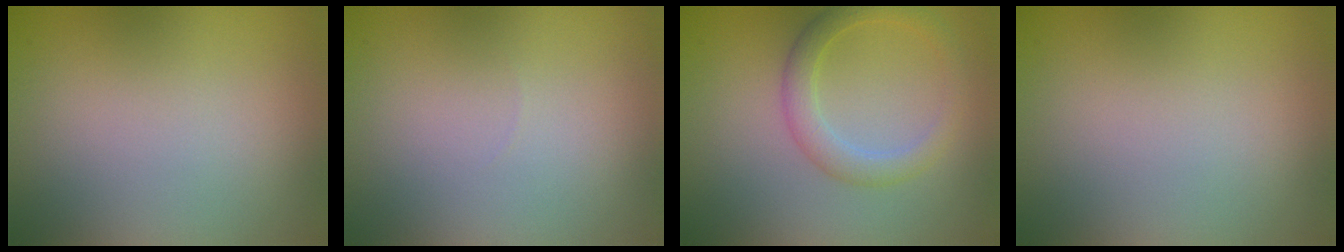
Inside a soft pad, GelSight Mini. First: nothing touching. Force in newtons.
{"total": 0.0}
{"total": 2.7, "press": 2.7, "slide": 0.1}
{"total": 0.0}